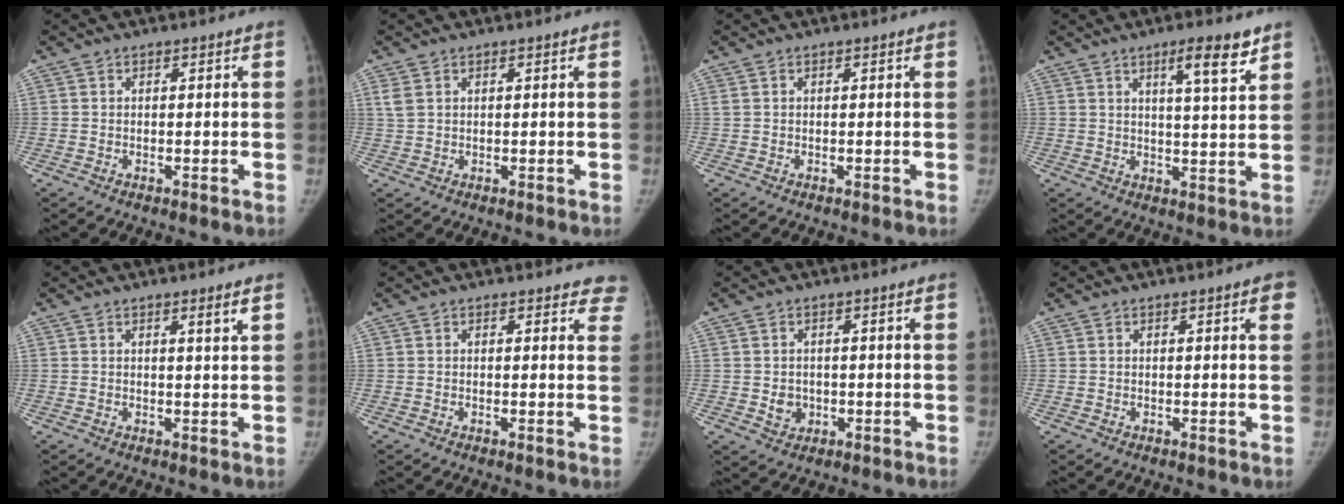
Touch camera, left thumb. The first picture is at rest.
{"total": 1.9, "force": [1.0, 1.1, 1.2], "torque": [-0.028, 0.007, 0.030]}
{"total": 0.7, "force": [0.3, 0.4, 0.5], "torque": [-0.011, 0.010, 0.009]}
{"total": 7.1, "force": [4.4, 0.9, 5.5], "torque": [-0.080, -0.029, 0.069]}
{"total": 1.9, "force": [1.2, -0.1, 1.6], "torque": [-0.024, -0.010, 0.018]}
{"total": 4.6, "force": [4.1, 2.0, 0.8], "torque": [0.033, -0.016, 0.021]}
{"total": 3.0, "force": [-0.4, 2.7, 1.4], "torque": [-0.006, 0.001, 0.001]}
{"total": 2.1, "force": [0.9, 0.4, 1.8], "torque": [-0.018, 0.001, 0.008]}